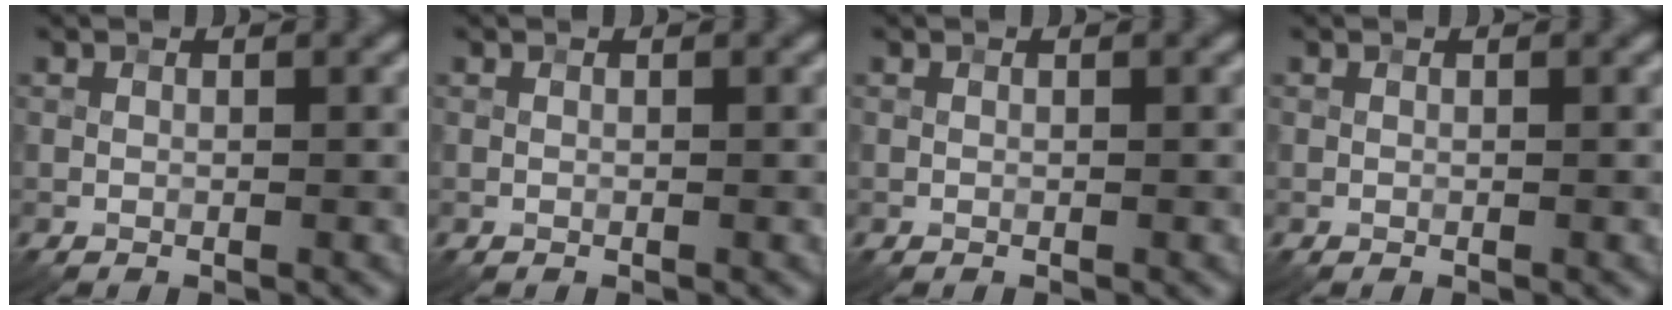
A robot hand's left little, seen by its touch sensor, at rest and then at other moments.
{"total": 0.0}
{"total": 0.0}
{"total": 0.0}